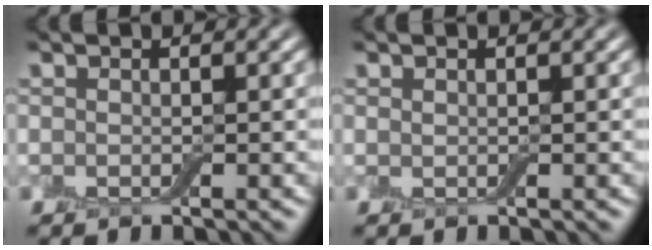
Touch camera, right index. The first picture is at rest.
{"total": 0.0}